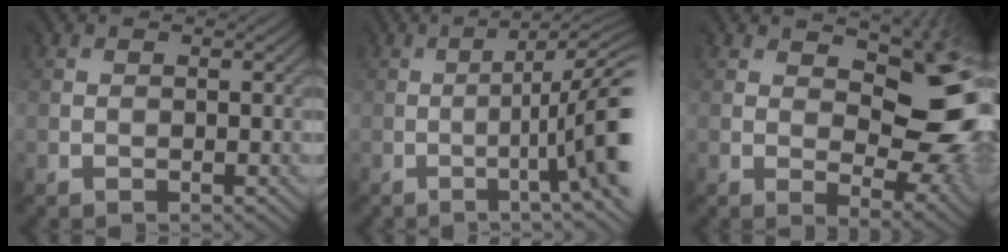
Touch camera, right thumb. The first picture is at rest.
{"total": 11.1, "force": [-1.9, 2.5, 10.7], "torque": [-0.142, -0.005, -0.020]}
{"total": 13.9, "force": [3.0, 7.7, 11.2], "torque": [-0.131, -0.005, 0.058]}